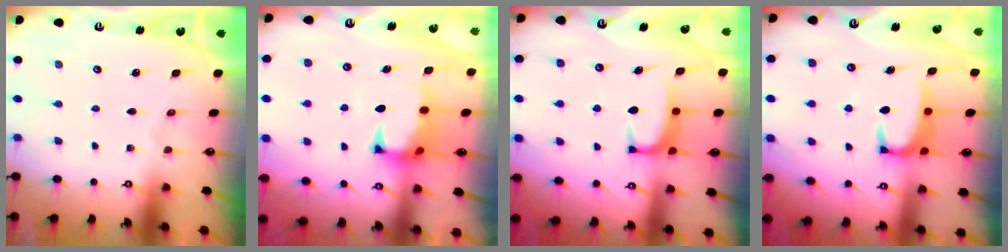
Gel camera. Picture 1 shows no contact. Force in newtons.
{"total": 1.5, "press": 1.1, "slide": 1.1}
{"total": 1.9, "press": 1.9, "slide": 0.4}
{"total": 2.8, "press": 2.8, "slide": 0.3}